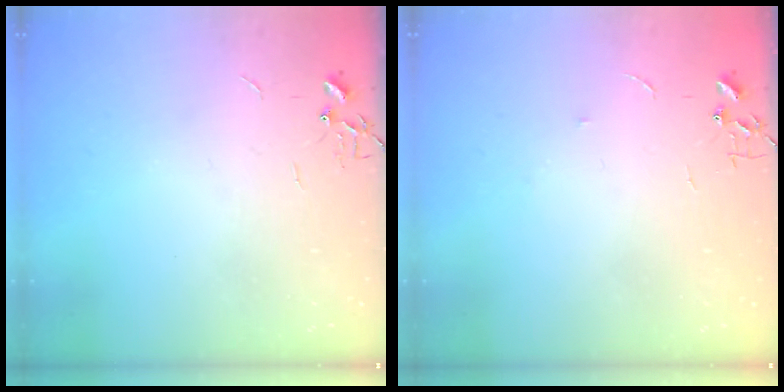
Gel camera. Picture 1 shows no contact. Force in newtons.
{"total": 3.7, "press": 3.7, "slide": 0.5}